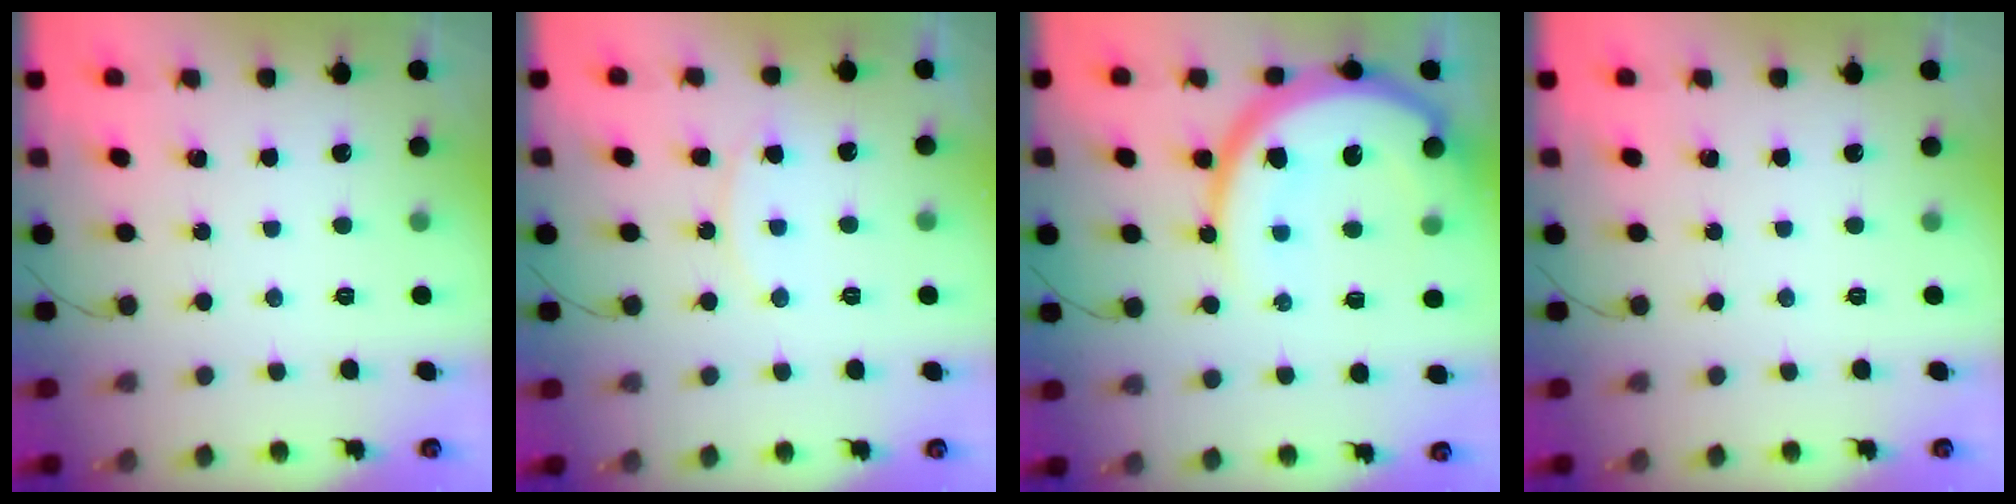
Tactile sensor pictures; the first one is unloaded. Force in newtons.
{"total": 7.9, "press": 7.7, "slide": 1.3}
{"total": 18.2, "press": 18.0, "slide": 2.1}
{"total": 0.0}